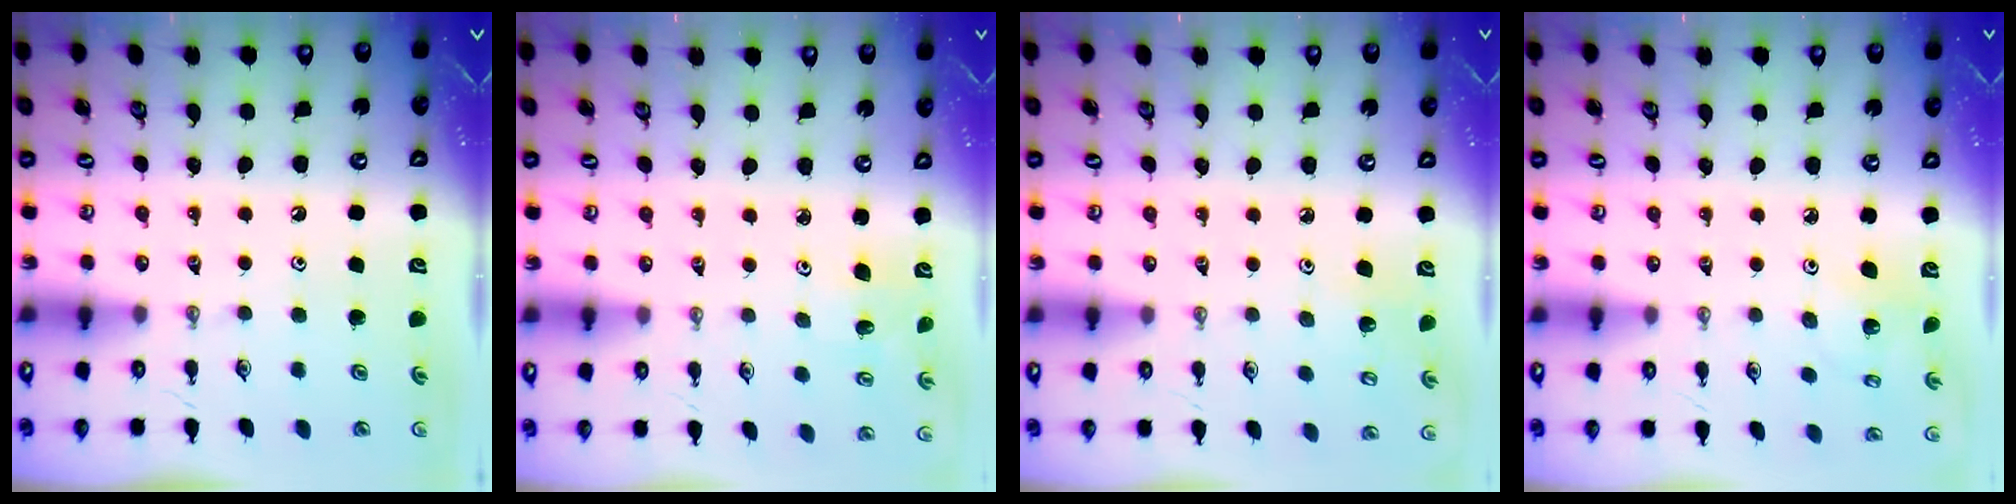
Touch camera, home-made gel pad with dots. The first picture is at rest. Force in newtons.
{"total": 1.9, "press": 1.9, "slide": 0.0}
{"total": 4.2, "press": 3.9, "slide": 1.6}
{"total": 3.3, "press": 3.3, "slide": 0.1}